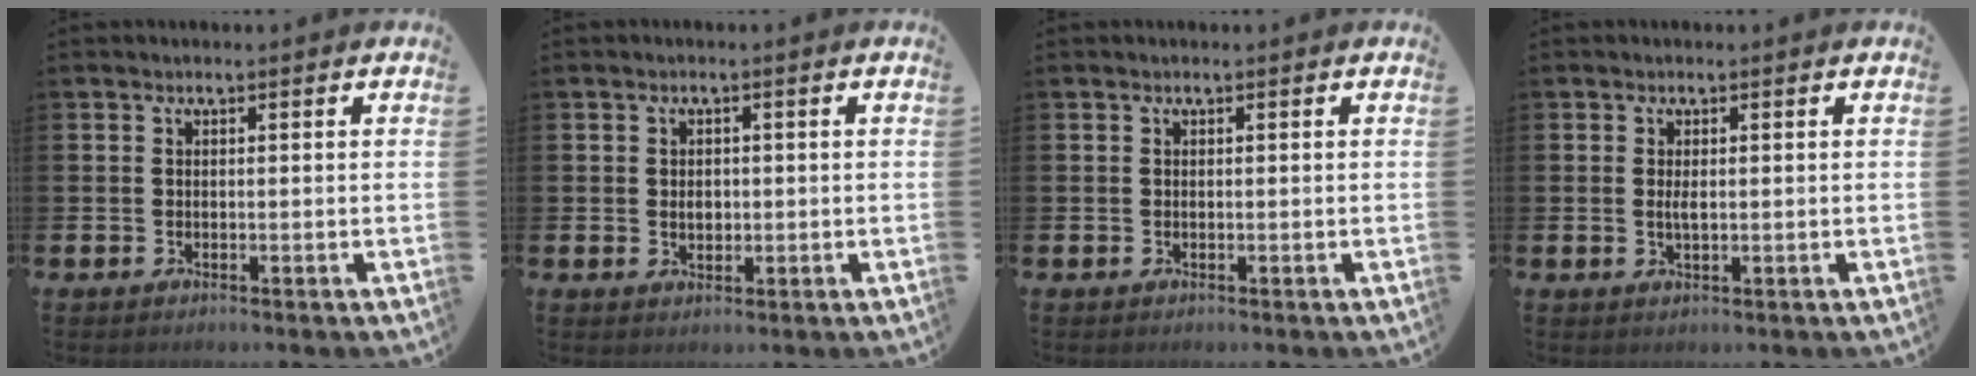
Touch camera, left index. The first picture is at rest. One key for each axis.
{"total": 1.9, "fx": 0.1, "fy": 1.4, "fz": 1.2, "tx": -0.001, "ty": -0.001, "tz": -0.005}
{"total": 0.0}
{"total": 1.4, "fx": 0.2, "fy": 0.5, "fz": 1.3, "tx": -0.018, "ty": -0.001, "tz": 0.000}